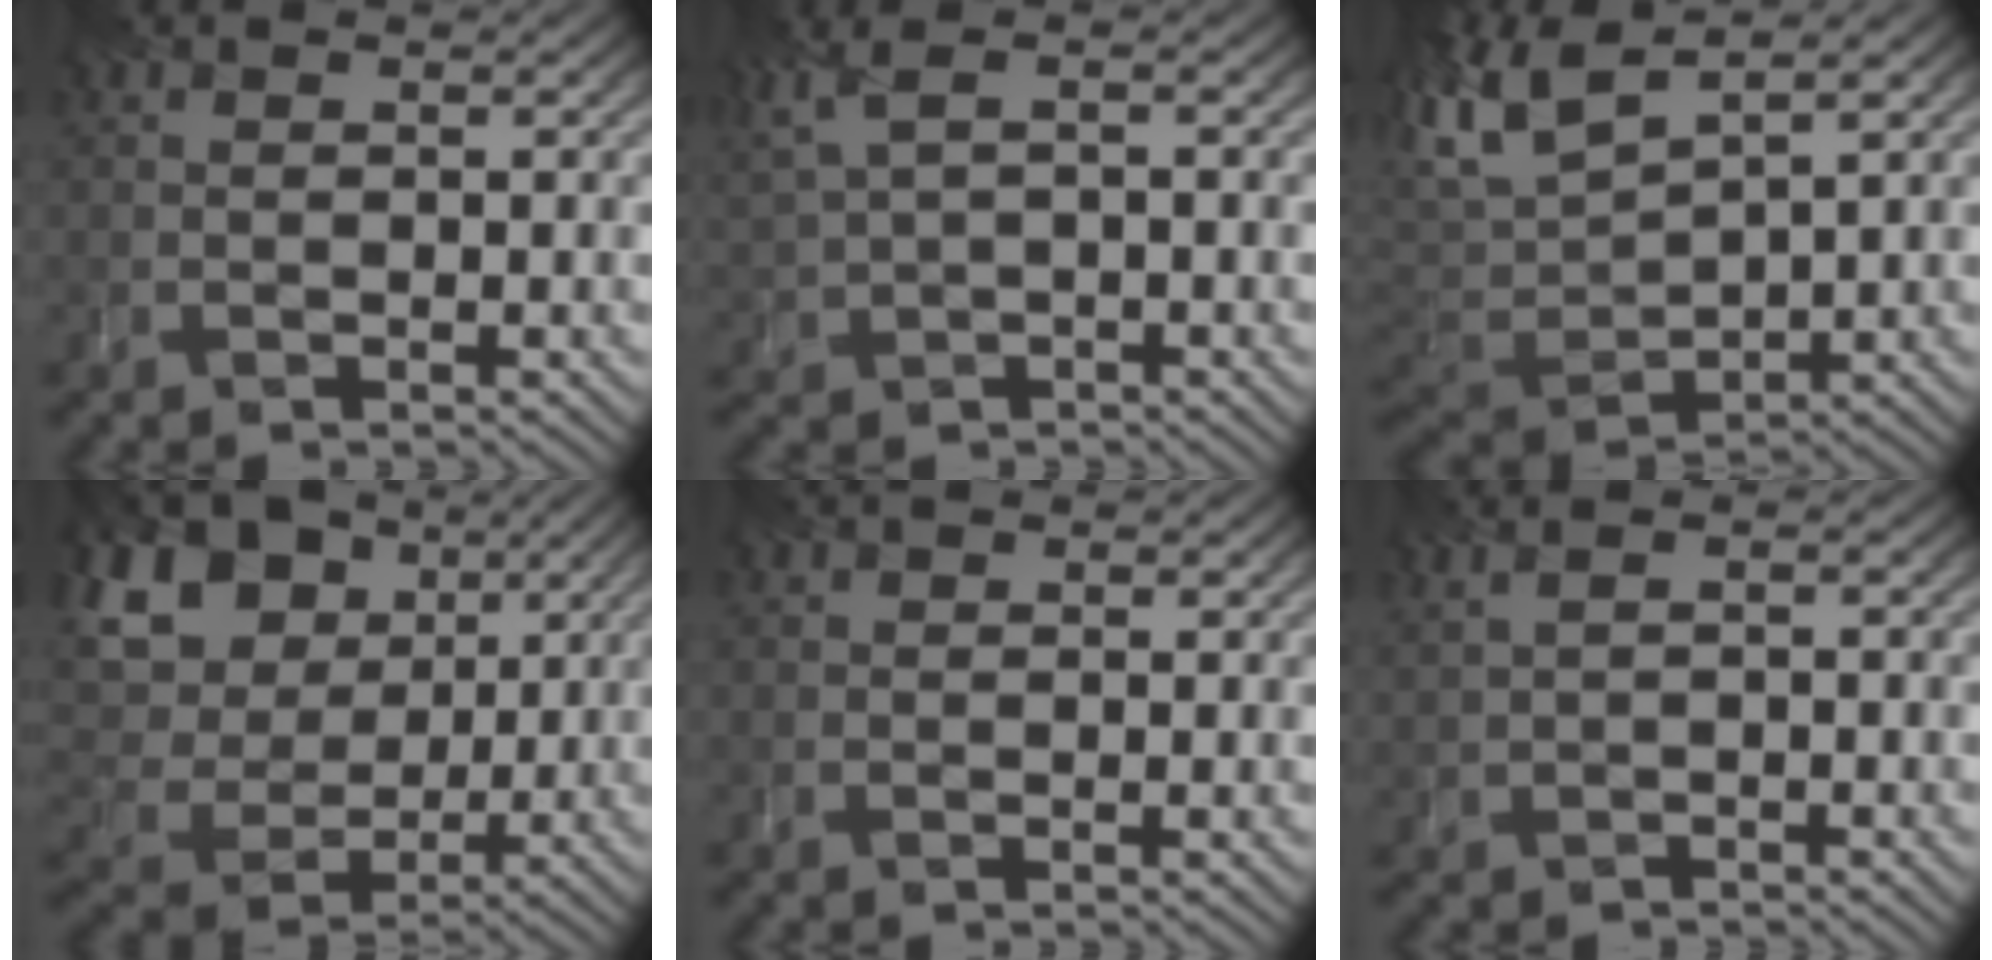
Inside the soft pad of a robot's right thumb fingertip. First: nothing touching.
{"total": 4.2, "force": [1.9, 1.8, 3.2], "torque": [-0.103, 0.009, 0.059]}
{"total": 7.6, "force": [3.2, 3.2, 6.1], "torque": [-0.158, 0.009, 0.076]}
{"total": 13.7, "force": [5.2, 11.0, 6.2], "torque": [-0.195, 0.044, 0.120]}
{"total": 0.6, "force": [0.5, 0.0, -0.3], "torque": [0.005, 0.003, 0.016]}
{"total": 1.4, "force": [0.7, 0.5, 1.0], "torque": [-0.023, 0.008, 0.014]}